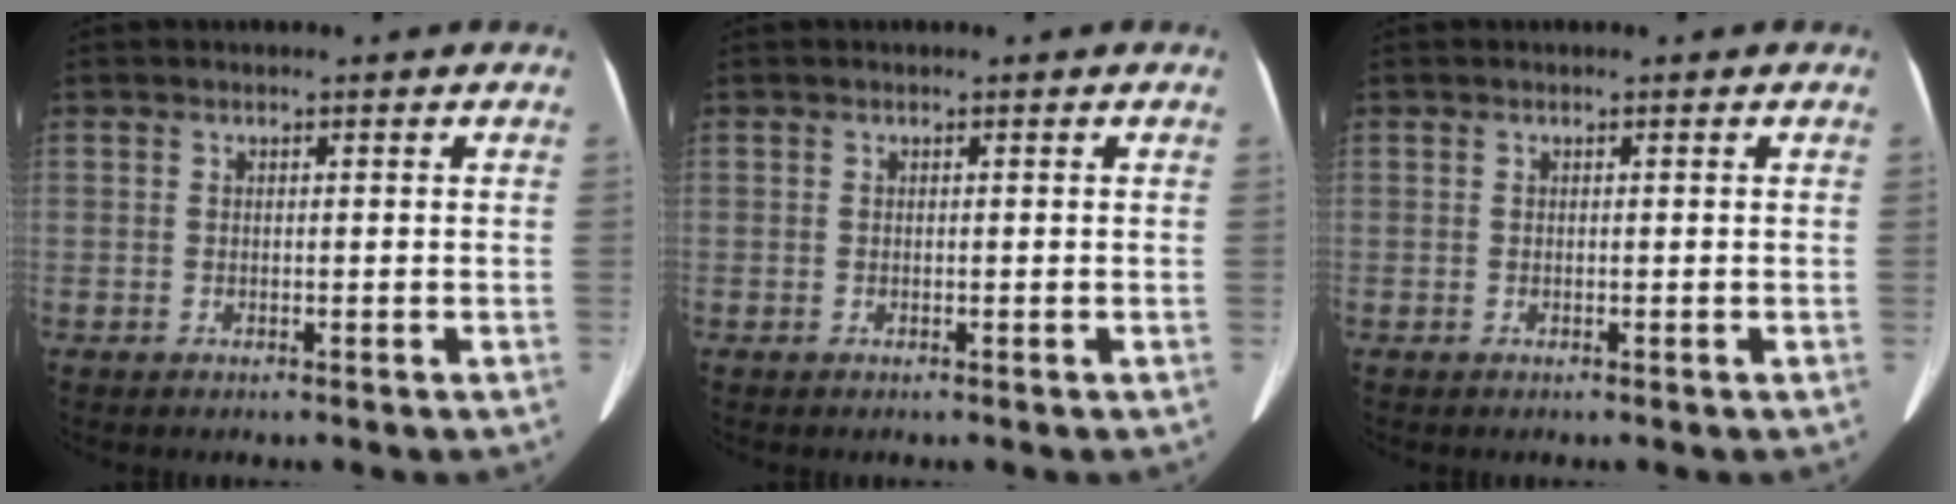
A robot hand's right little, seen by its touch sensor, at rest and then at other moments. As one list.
[{"total": 0.0}, {"total": 0.0}]